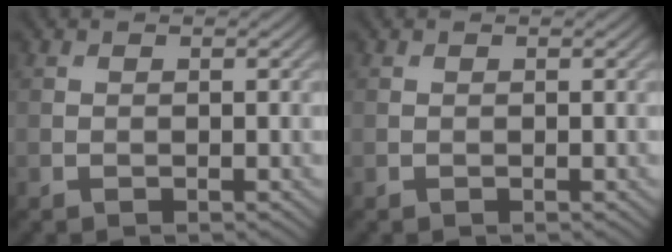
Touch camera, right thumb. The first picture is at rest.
{"total": 0.0}